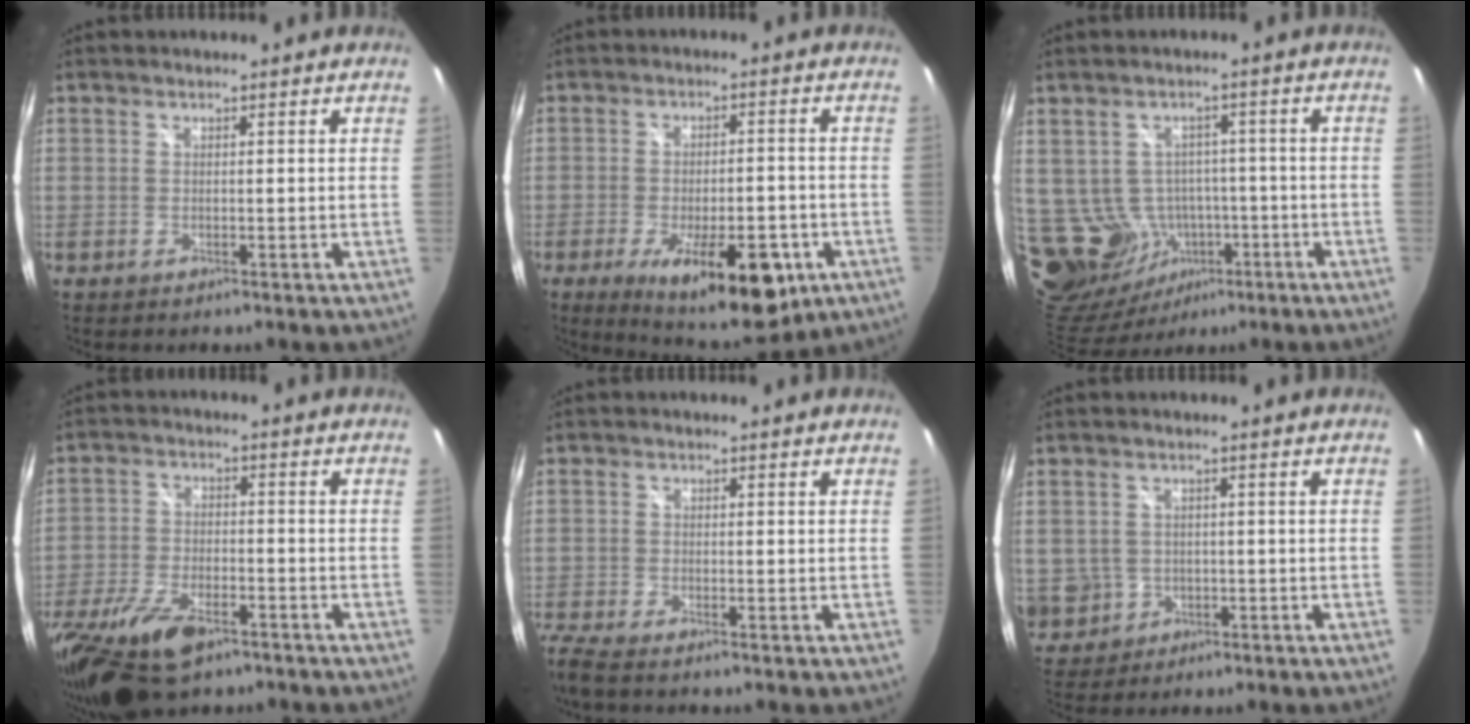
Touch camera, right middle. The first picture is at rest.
{"total": 15.9, "force": [-7.8, 6.3, 12.3], "torque": [-0.198, -0.025, -0.098]}
{"total": 11.4, "force": [-2.6, 9.7, 5.6], "torque": [-0.130, -0.001, -0.009]}
{"total": 15.1, "force": [-9.8, 7.0, 9.2], "torque": [-0.218, -0.034, -0.180]}
{"total": 4.0, "force": [-3.5, 0.4, 1.9], "torque": [-0.061, -0.016, -0.070]}
{"total": 7.3, "force": [-0.9, 6.9, 2.3], "torque": [-0.068, 0.001, 0.005]}